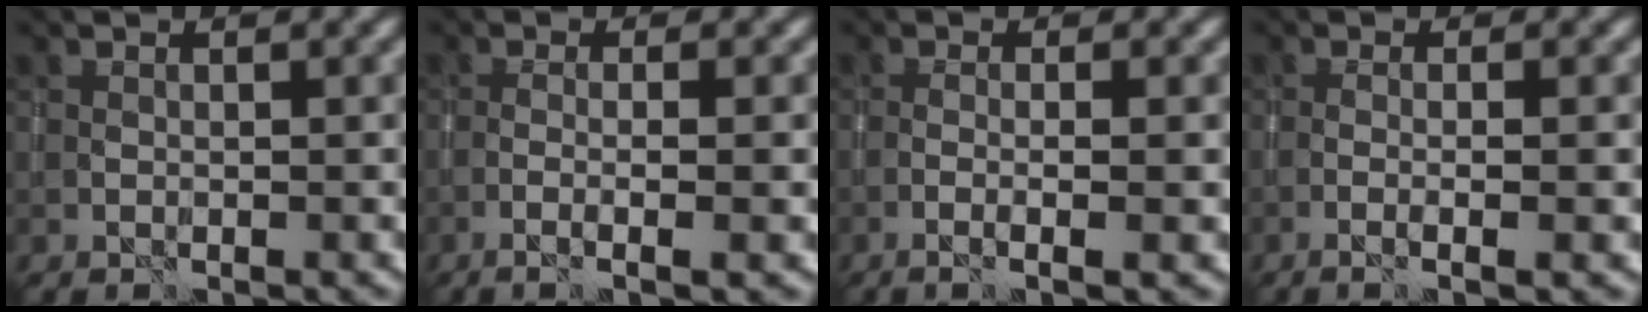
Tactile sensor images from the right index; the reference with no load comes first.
{"total": 3.0, "force": [-1.0, 0.4, 2.8], "torque": [-0.044, 0.003, -0.027]}
{"total": 2.7, "force": [-0.8, 0.3, 2.5], "torque": [-0.040, 0.003, -0.022]}
{"total": 2.7, "force": [-0.8, 0.4, 2.5], "torque": [-0.036, 0.004, -0.022]}